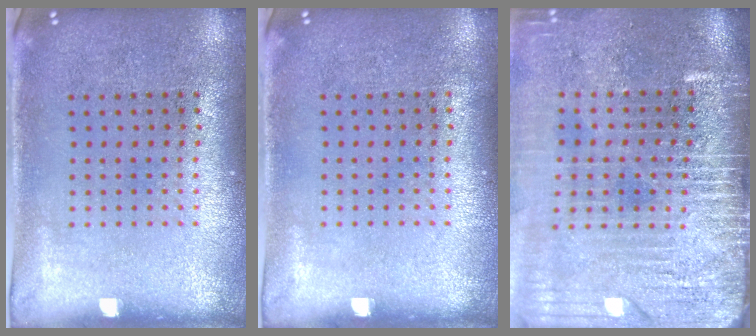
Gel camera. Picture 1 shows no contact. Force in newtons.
{"total": 0.0}
{"total": 4.3, "press": 3.6, "slide": 2.3}